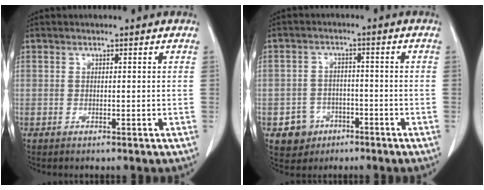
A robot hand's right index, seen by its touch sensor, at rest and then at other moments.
{"total": 5.0, "force": [-2.4, 4.4, 0.6], "torque": [-0.002, 0.013, -0.032]}